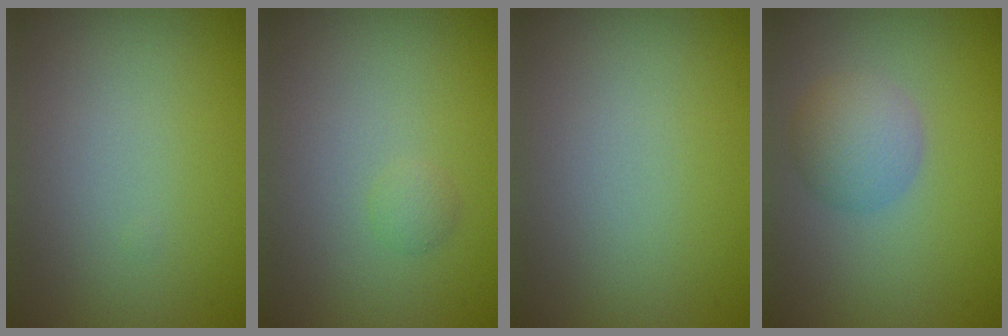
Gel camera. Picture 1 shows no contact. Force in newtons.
{"total": 0.8, "press": 0.8, "slide": 0.1}
{"total": 0.0}
{"total": 2.9, "press": 2.9, "slide": 0.1}